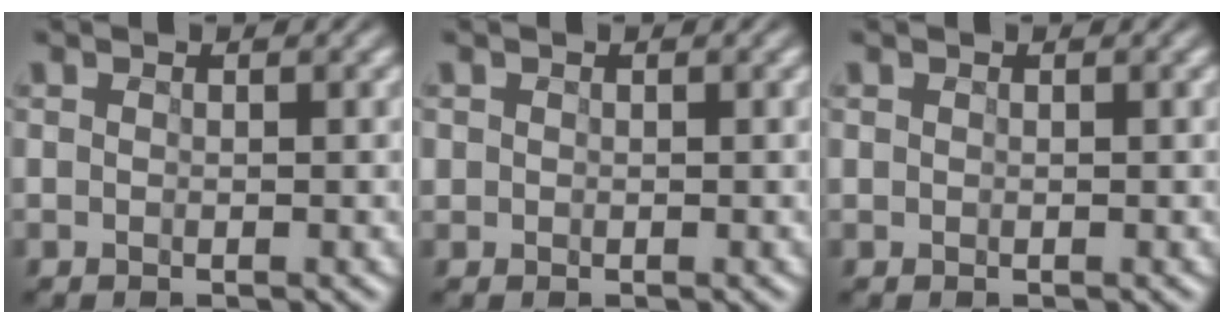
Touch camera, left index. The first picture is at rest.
{"total": 0.9, "force": [0.2, 0.8, 0.2], "torque": [0.001, 0.008, 0.001]}
{"total": 0.0}